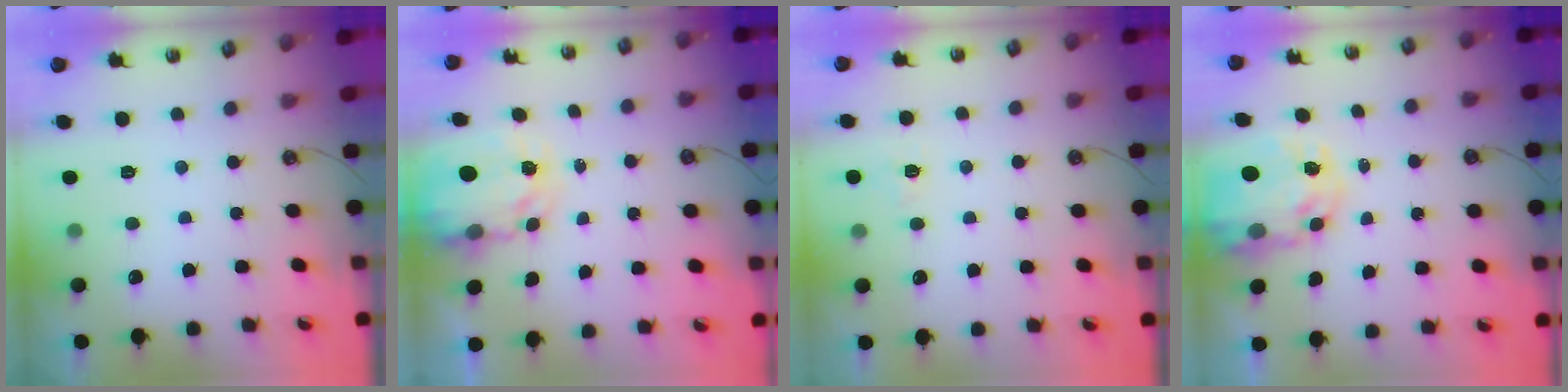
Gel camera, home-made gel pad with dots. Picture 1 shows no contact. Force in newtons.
{"total": 3.9, "press": 3.9, "slide": 0.3}
{"total": 3.9, "press": 3.9, "slide": 0.4}
{"total": 8.5, "press": 8.5, "slide": 0.8}